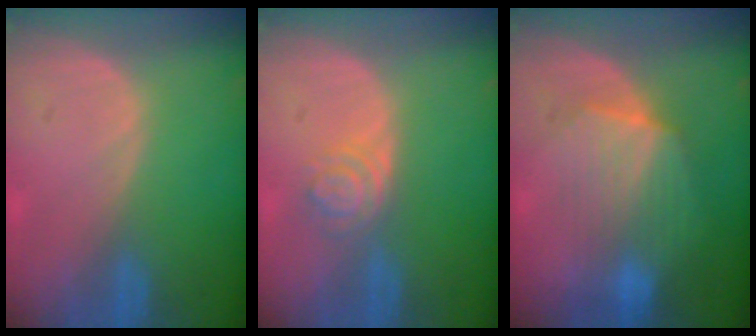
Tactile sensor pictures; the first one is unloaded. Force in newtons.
{"total": 4.3, "press": 3.7, "slide": 2.2}
{"total": 7.0, "press": 6.9, "slide": 1.3}